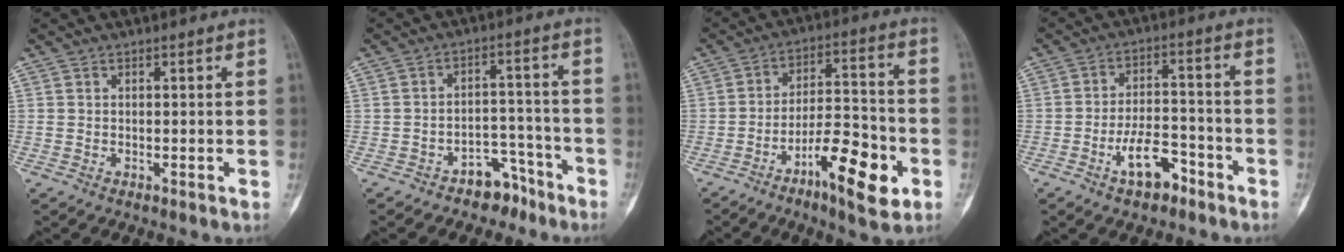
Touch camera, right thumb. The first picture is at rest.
{"total": 6.4, "force": [-4.8, 4.0, 1.7], "torque": [0.009, 0.068, -0.074]}
{"total": 13.8, "force": [-6.4, 4.5, 11.4], "torque": [-0.166, 0.042, -0.102]}
{"total": 8.3, "force": [-4.7, 4.2, 5.4], "torque": [-0.075, 0.042, -0.080]}